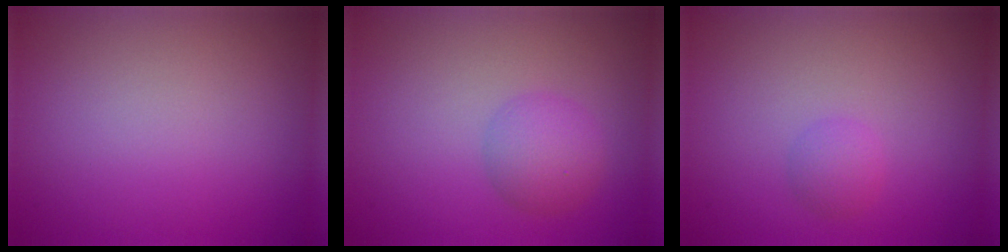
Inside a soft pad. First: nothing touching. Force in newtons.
{"total": 2.9, "press": 2.9, "slide": 0.1}
{"total": 1.3, "press": 1.3, "slide": 0.0}